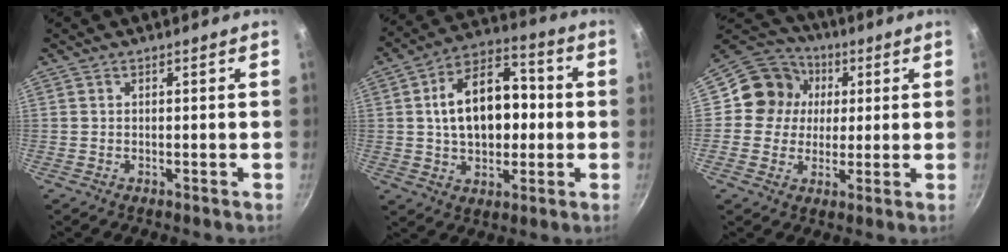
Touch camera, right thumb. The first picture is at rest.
{"total": 16.3, "force": [1.0, 10.3, 12.6], "torque": [-0.175, 0.030, 0.012]}
{"total": 11.9, "force": [1.7, 11.0, 4.1], "torque": [-0.038, 0.014, 0.021]}